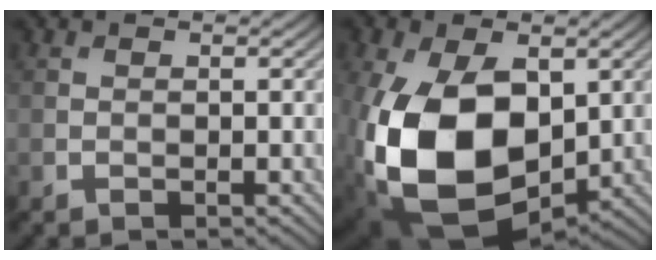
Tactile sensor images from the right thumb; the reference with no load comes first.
{"total": 17.3, "force": [-1.6, 11.3, 13.0], "torque": [-0.290, -0.040, -0.017]}